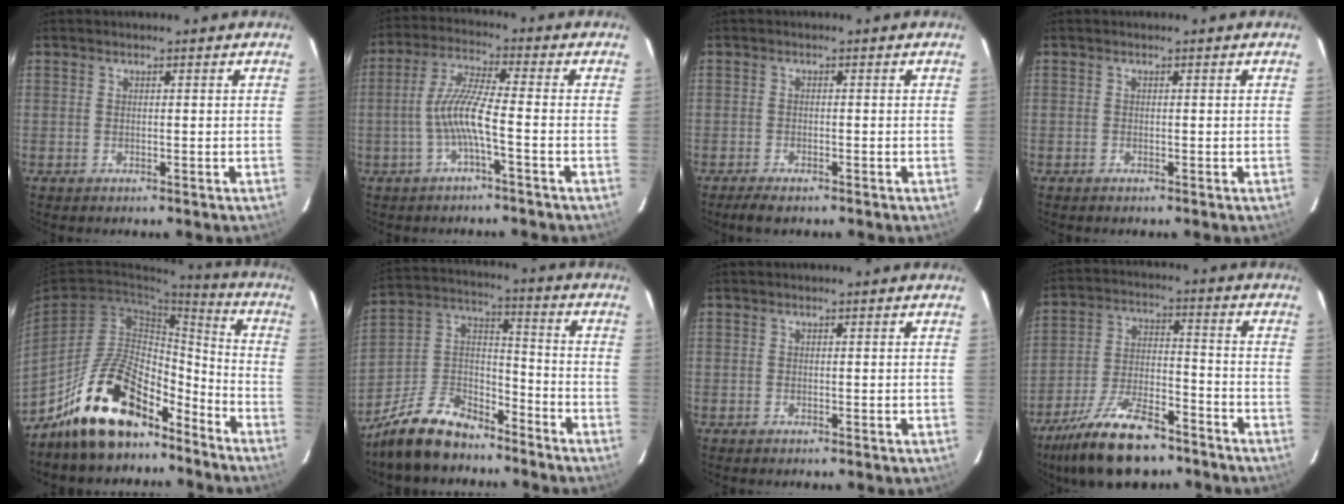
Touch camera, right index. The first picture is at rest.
{"total": 7.2, "force": [-2.4, 0.1, 6.7], "torque": [-0.151, 0.009, -0.044]}
{"total": 3.0, "force": [-2.4, 0.7, 1.7], "torque": [-0.044, -0.009, -0.043]}
{"total": 0.0}
{"total": 17.8, "force": [-13.2, 7.6, 9.3], "torque": [-0.179, 0.034, -0.215]}
{"total": 14.5, "force": [-10.8, 7.0, 6.7], "torque": [-0.163, 0.032, -0.192]}
{"total": 0.0}
{"total": 17.6, "force": [-13.3, 6.2, 9.8], "torque": [-0.200, -0.017, -0.227]}